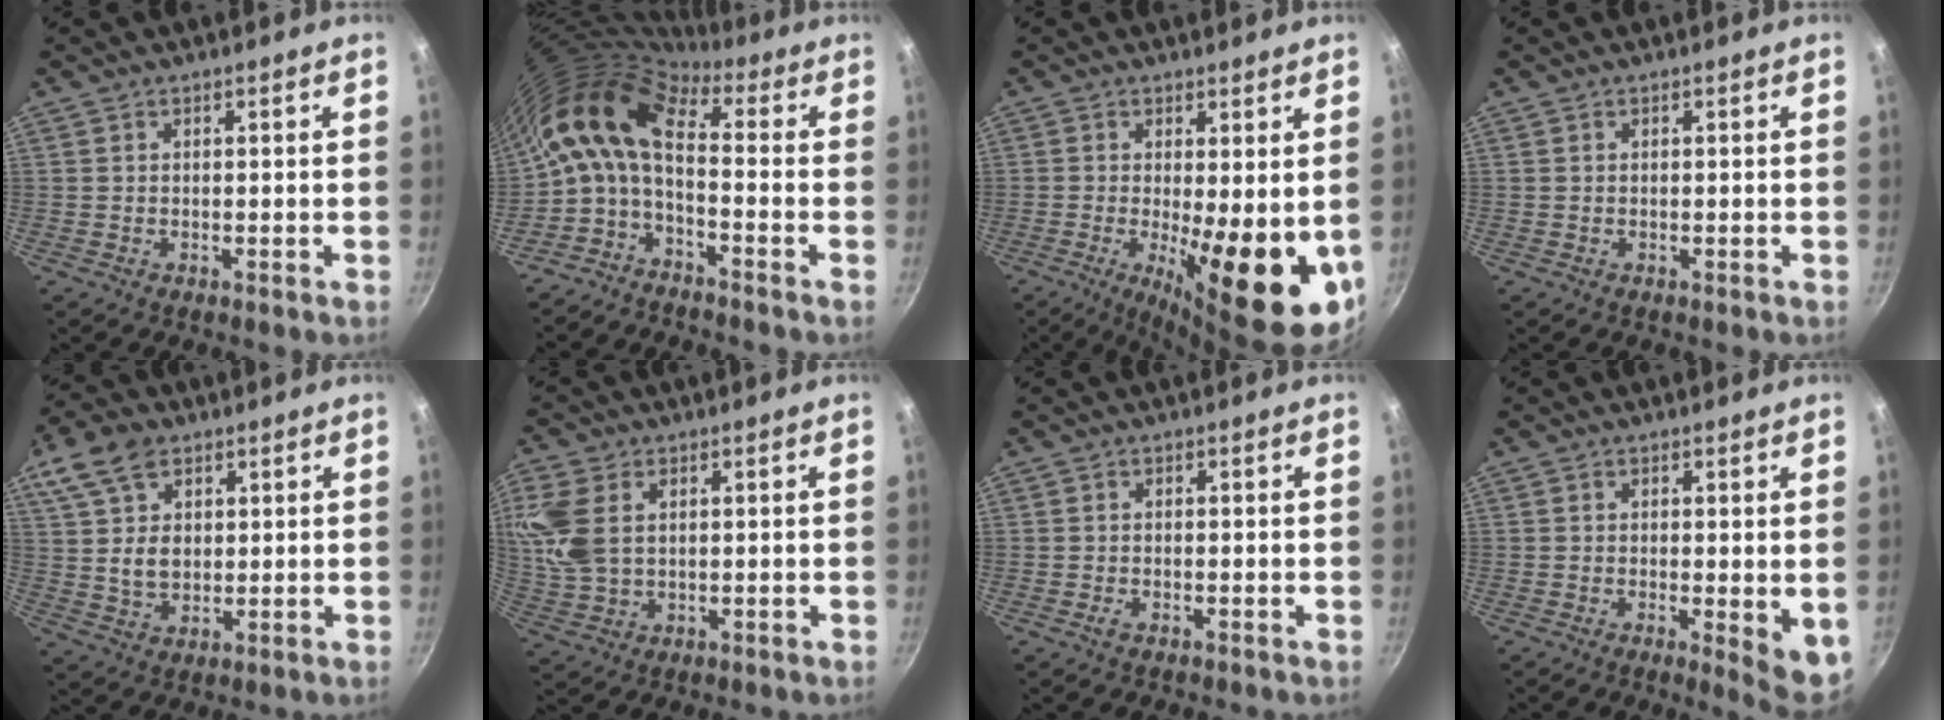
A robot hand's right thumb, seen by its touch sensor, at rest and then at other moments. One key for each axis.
{"total": 12.5, "fx": 0.5, "fy": 6.0, "fz": 11.0, "tx": -0.223, "ty": 0.025, "tz": -0.008}
{"total": 15.7, "fx": -1.9, "fy": 4.9, "fz": 14.8, "tx": -0.189, "ty": -0.025, "tz": -0.017}
{"total": 0.0}
{"total": 11.5, "fx": 4.6, "fy": 7.8, "fz": 7.1, "tx": -0.112, "ty": -0.012, "tz": 0.084}
{"total": 9.9, "fx": 2.2, "fy": 6.5, "fz": 7.1, "tx": -0.152, "ty": 0.000, "tz": 0.047}
{"total": 0.9, "fx": -0.5, "fy": 0.4, "fz": 0.7, "tx": -0.018, "ty": 0.002, "tz": -0.011}
{"total": 5.9, "fx": -0.4, "fy": 1.6, "fz": 5.6, "tx": -0.066, "ty": -0.011, "tz": -0.003}